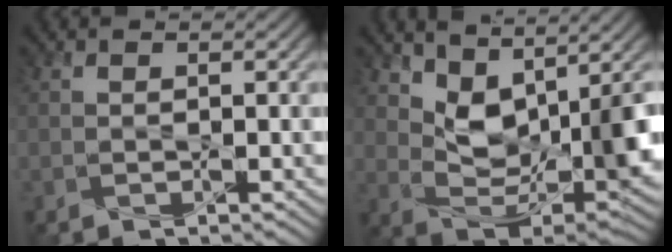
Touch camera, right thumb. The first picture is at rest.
{"total": 8.9, "force": [4.3, 4.1, 6.6], "torque": [-0.125, -0.013, 0.087]}